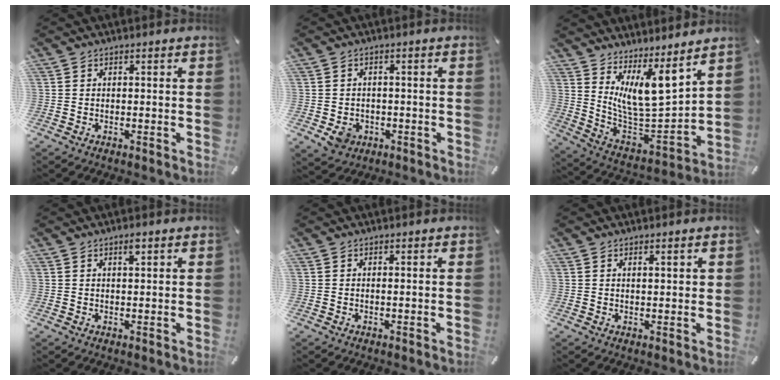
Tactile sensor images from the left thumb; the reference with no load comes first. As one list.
[{"total": 4.8, "force": [-1.4, 4.2, 1.8], "torque": [-0.018, 0.004, -0.024]}, {"total": 14.3, "force": [8.8, 5.7, 9.7], "torque": [-0.179, -0.076, 0.161]}, {"total": 1.6, "force": [1.0, 0.4, 1.2], "torque": [-0.018, -0.002, 0.016]}, {"total": 0.0}, {"total": 1.2, "force": [0.9, 0.4, 0.8], "torque": [-0.015, 0.001, 0.015]}]